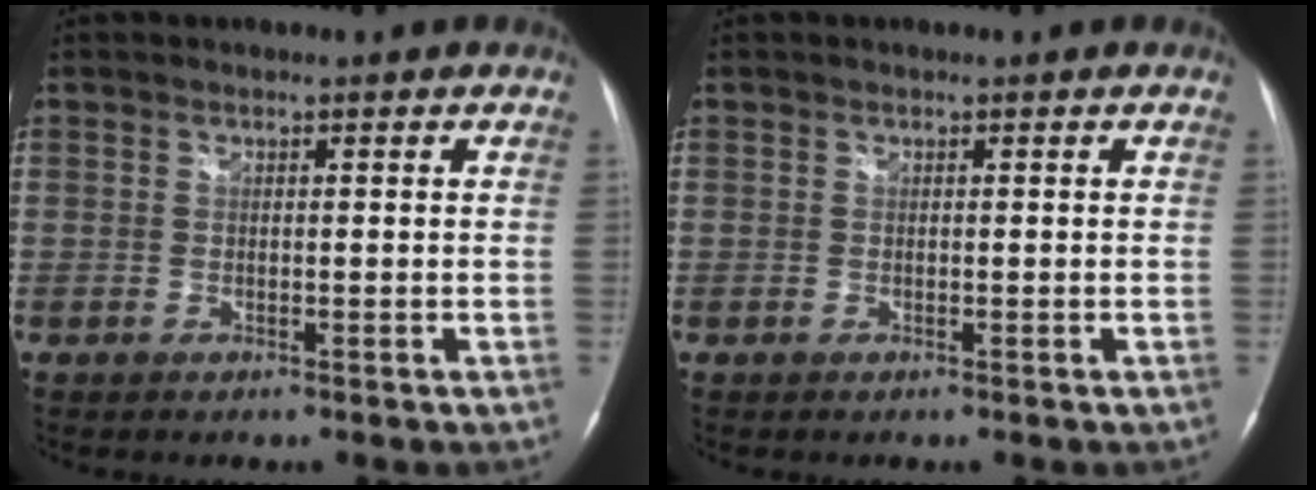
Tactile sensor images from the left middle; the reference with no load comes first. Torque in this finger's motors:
{"motor_torque": [0.00, 0.00, 0.06, 0.00]}